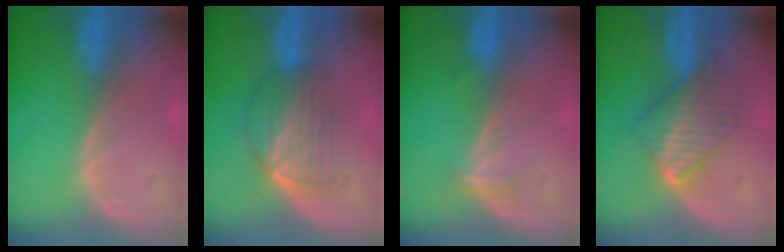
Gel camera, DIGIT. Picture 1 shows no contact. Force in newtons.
{"total": 7.0, "press": 5.9, "slide": 3.7}
{"total": 1.5, "press": 1.4, "slide": 0.3}
{"total": 6.4, "press": 6.3, "slide": 0.8}